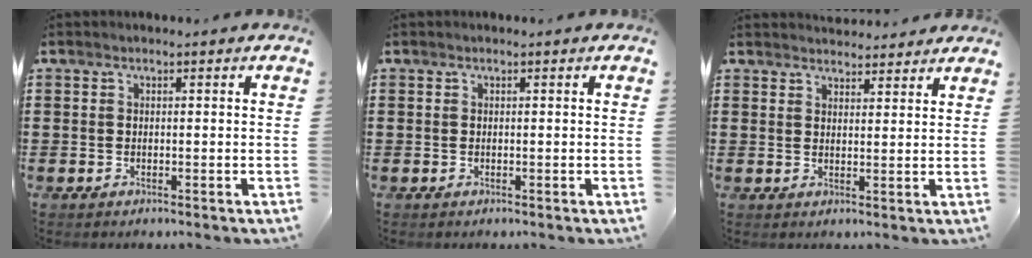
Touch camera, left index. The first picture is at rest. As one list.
[{"total": 0.0}, {"total": 2.7, "force": [2.7, 0.3, 0.0], "torque": [0.000, -0.011, 0.050]}]